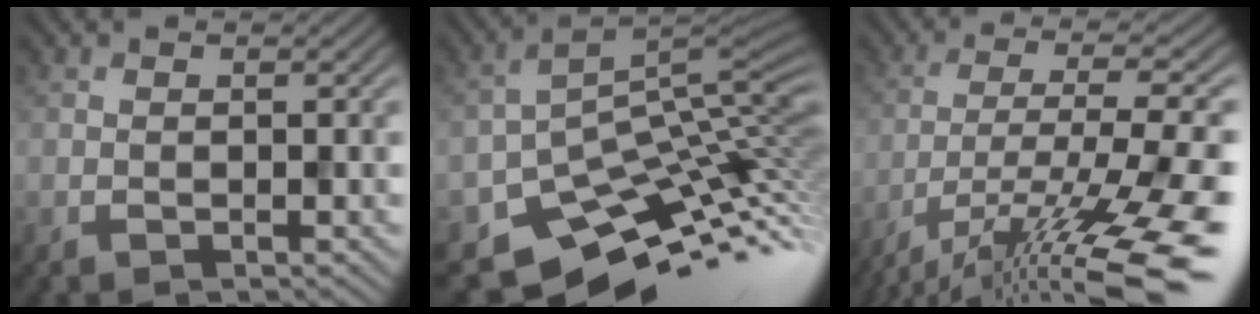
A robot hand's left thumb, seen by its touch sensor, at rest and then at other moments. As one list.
[{"total": 8.6, "force": [-4.7, 5.0, 5.1], "torque": [-0.093, -0.022, -0.073]}, {"total": 14.7, "force": [-9.6, 3.3, 10.7], "torque": [-0.190, -0.015, -0.146]}]